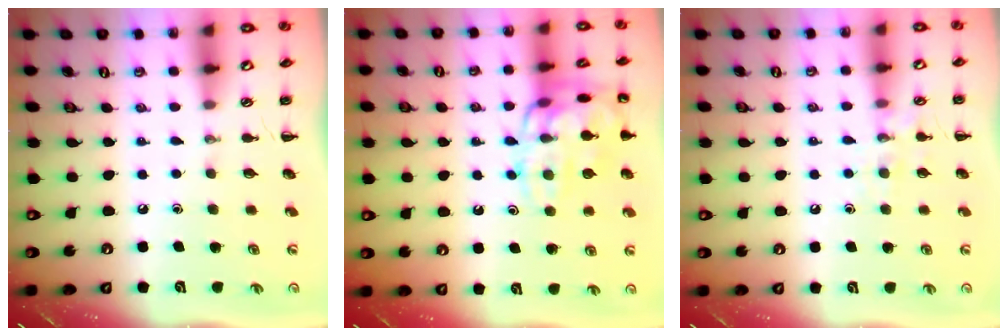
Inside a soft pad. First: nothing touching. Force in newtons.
{"total": 16.9, "press": 16.9, "slide": 0.4}
{"total": 7.9, "press": 7.8, "slide": 1.0}